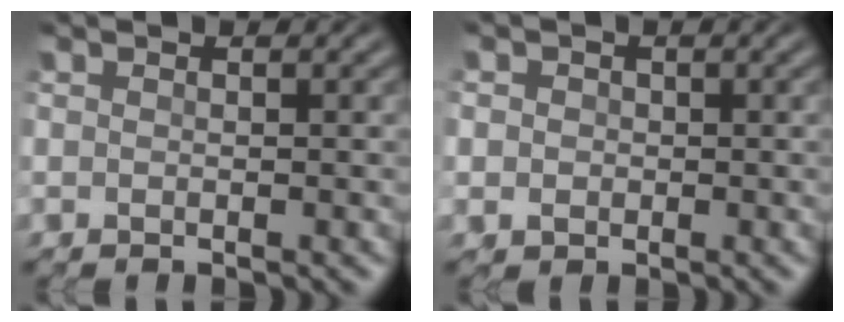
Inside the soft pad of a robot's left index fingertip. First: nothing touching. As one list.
[{"total": 3.3, "force": [0.5, 2.9, 1.3], "torque": [-0.019, 0.021, -0.009]}]